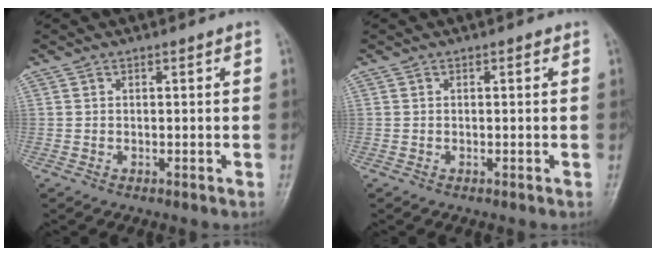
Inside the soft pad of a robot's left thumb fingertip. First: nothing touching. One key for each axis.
{"total": 0.0}